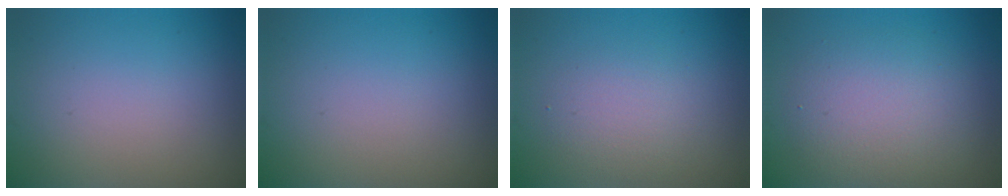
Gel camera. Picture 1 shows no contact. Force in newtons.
{"total": 0.0}
{"total": 2.3, "press": 2.3, "slide": 0.1}
{"total": 5.0, "press": 5.0, "slide": 0.3}